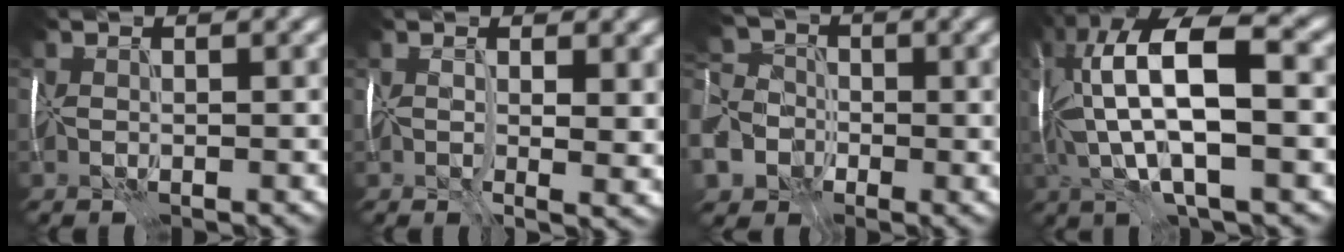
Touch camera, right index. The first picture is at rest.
{"total": 5.5, "force": [0.6, 2.6, 4.8], "torque": [-0.056, -0.019, 0.014]}
{"total": 11.8, "force": [-5.6, 8.9, 5.3], "torque": [-0.122, -0.031, -0.108]}
{"total": 14.1, "force": [1.7, 4.9, 13.1], "torque": [-0.257, 0.025, 0.036]}